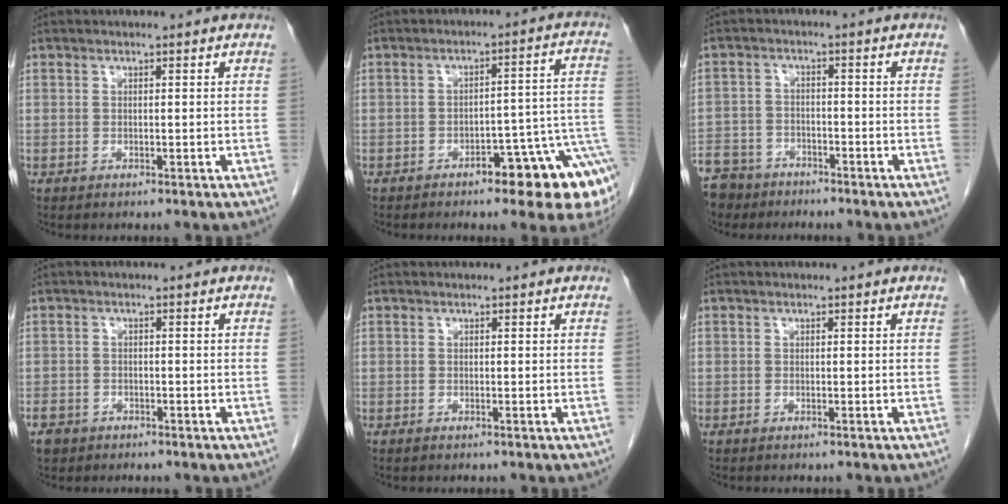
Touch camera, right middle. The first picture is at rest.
{"total": 11.2, "force": [-5.6, 2.8, 9.3], "torque": [-0.070, 0.026, -0.070]}
{"total": 10.5, "force": [-8.1, 6.3, 2.1], "torque": [-0.070, -0.001, -0.136]}
{"total": 4.0, "force": [-2.8, 2.8, 0.8], "torque": [-0.018, 0.003, -0.045]}
{"total": 0.0}
{"total": 0.0}